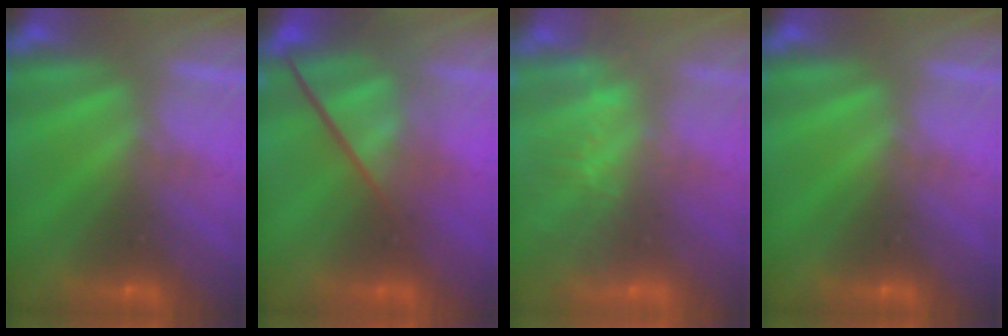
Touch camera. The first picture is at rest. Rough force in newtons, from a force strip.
{"total": 4.4}
{"total": 3.1}
{"total": 0.0}